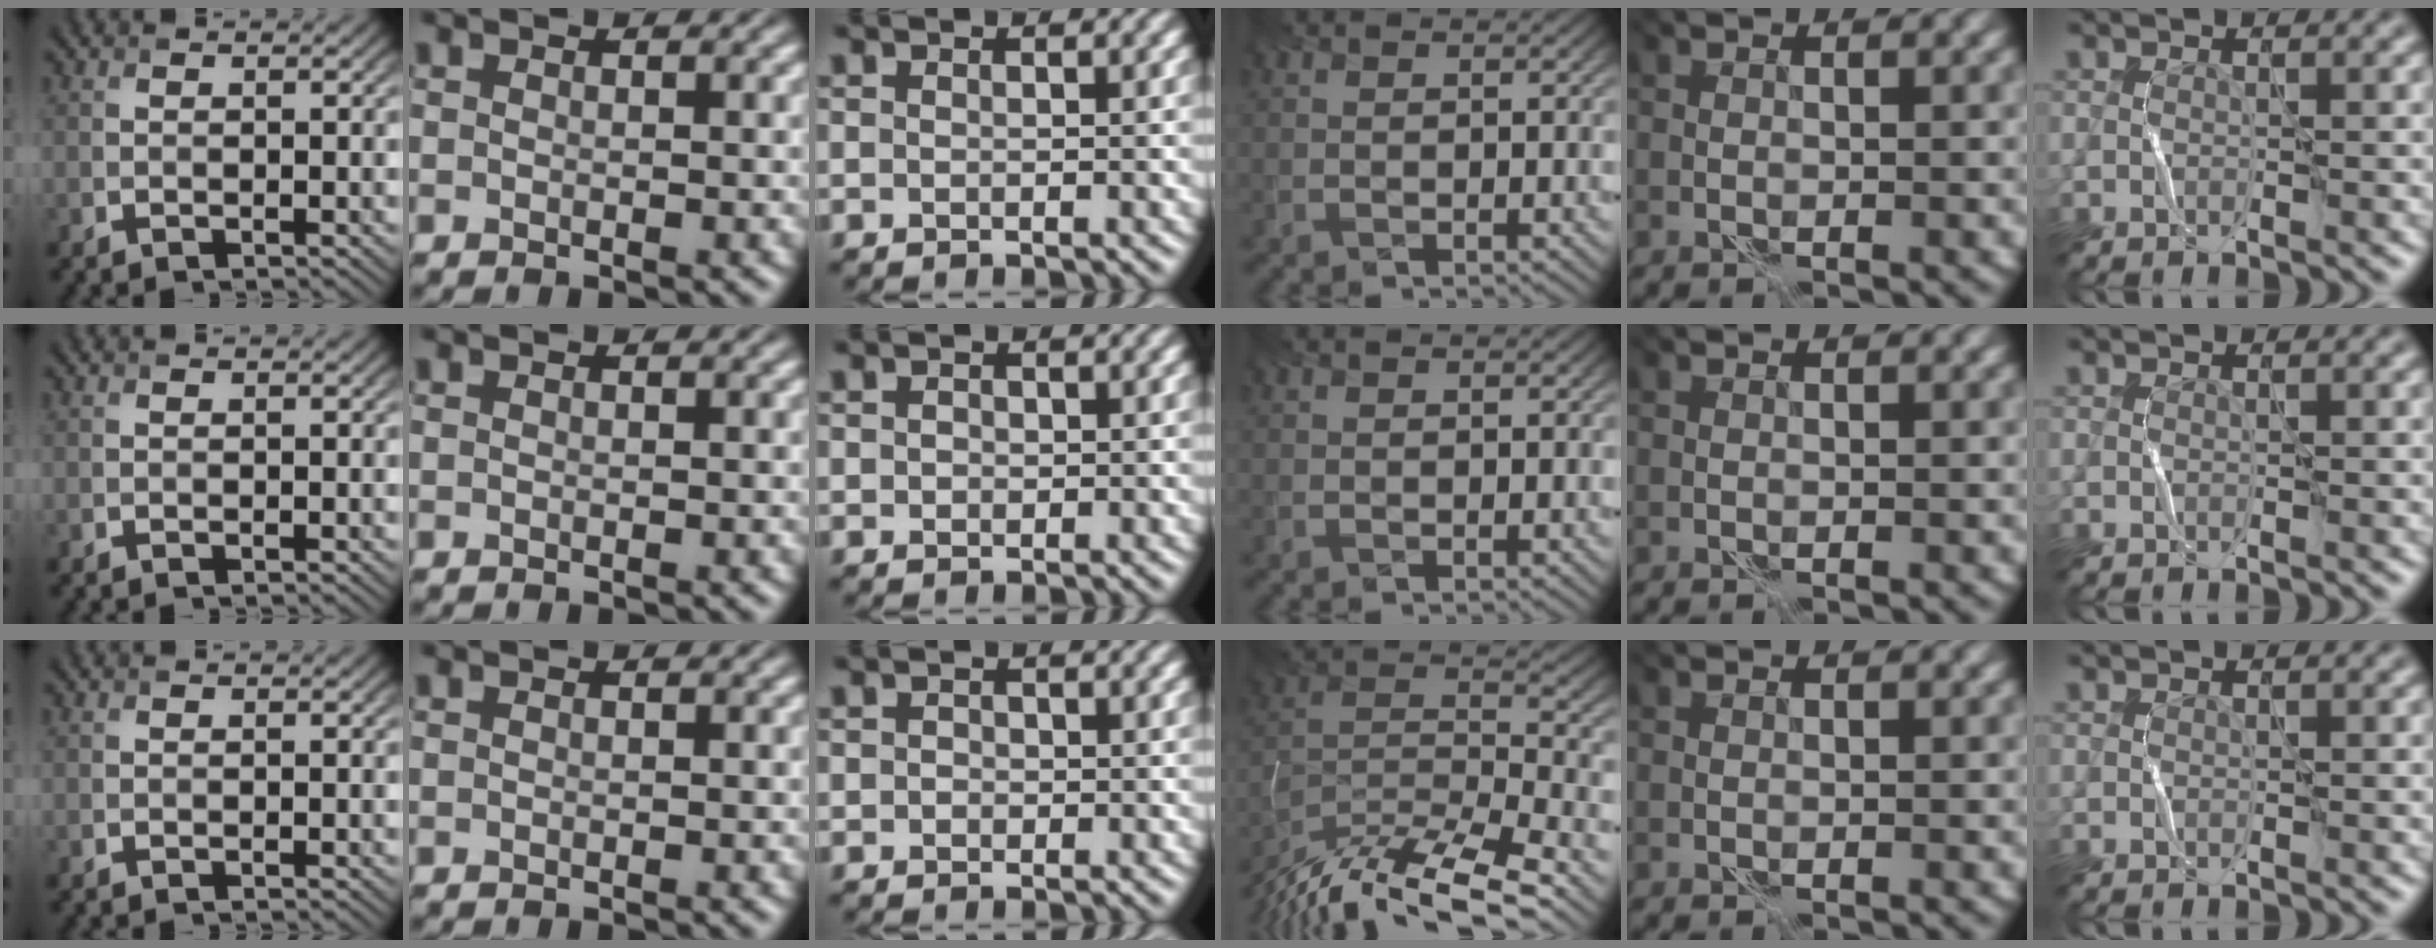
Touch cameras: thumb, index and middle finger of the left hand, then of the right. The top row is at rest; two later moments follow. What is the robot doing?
{"motion": "fold", "object": "bubble wrap"}